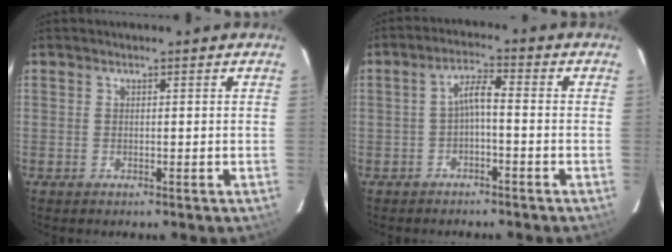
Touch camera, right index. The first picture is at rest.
{"total": 3.4, "force": [-1.4, 0.7, 3.0], "torque": [-0.066, 0.012, -0.025]}